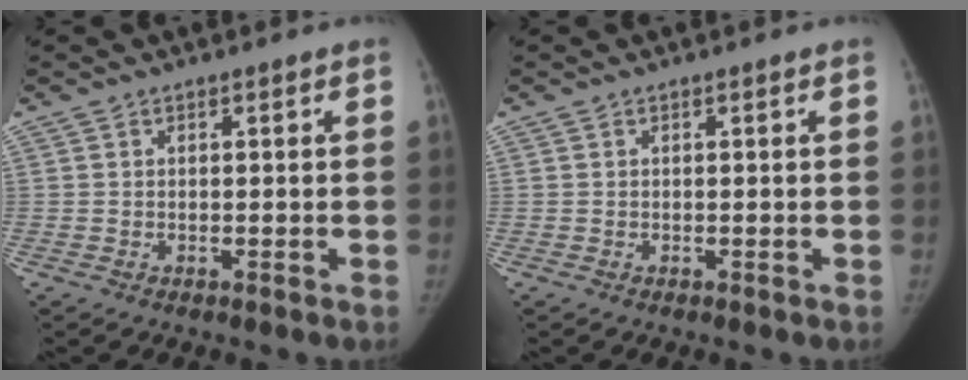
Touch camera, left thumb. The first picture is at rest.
{"total": 0.0}